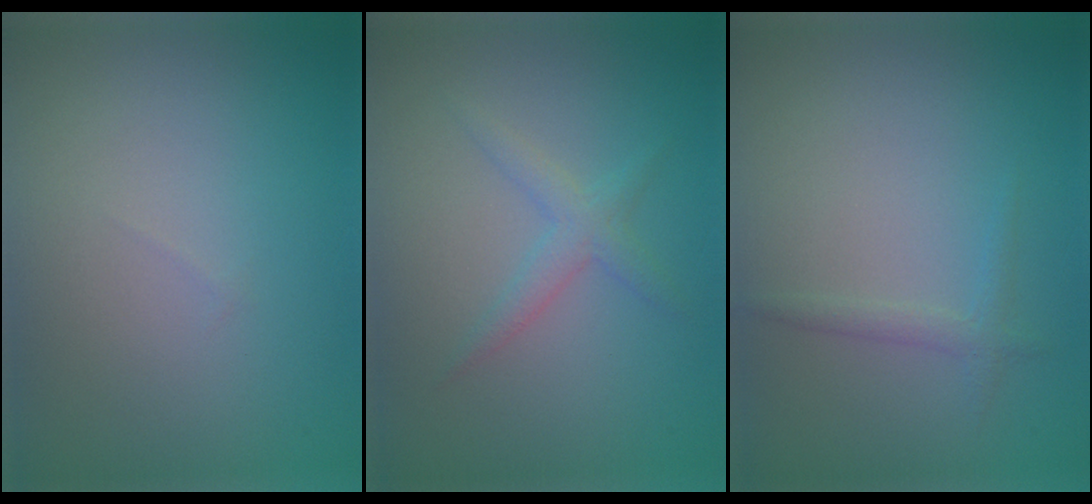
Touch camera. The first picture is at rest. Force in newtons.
{"total": 1.8, "press": 1.8, "slide": 0.2}
{"total": 1.2, "press": 1.2, "slide": 0.1}